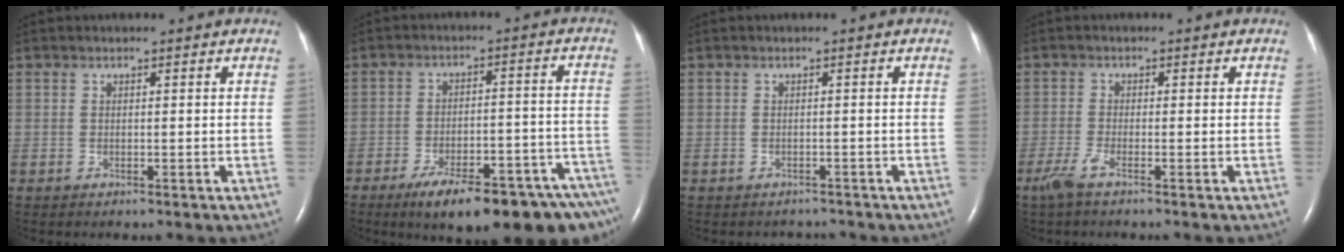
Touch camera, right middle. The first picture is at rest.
{"total": 19.4, "force": [-14.5, 3.5, 12.4], "torque": [-0.109, 0.018, -0.199]}
{"total": 1.9, "force": [-1.7, 0.8, -0.3], "torque": [0.000, 0.000, -0.022]}
{"total": 2.6, "force": [-1.8, 0.0, 1.9], "torque": [-0.052, -0.007, -0.043]}